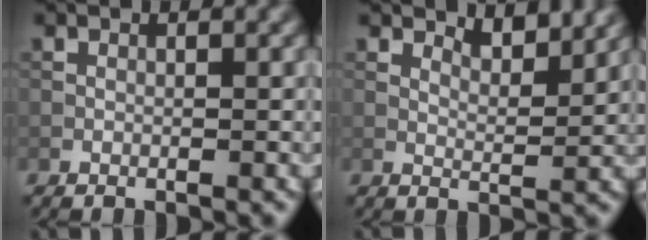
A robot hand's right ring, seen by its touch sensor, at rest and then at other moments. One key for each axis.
{"total": 2.7, "fx": 2.3, "fy": 0.7, "fz": 1.3, "tx": -0.026, "ty": -0.012, "tz": 0.033}